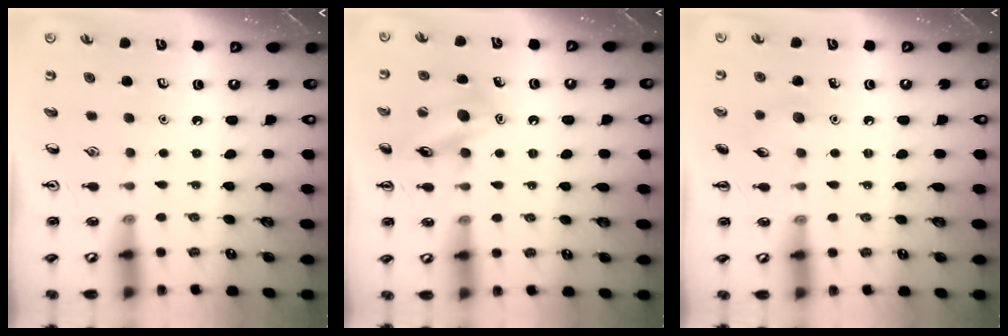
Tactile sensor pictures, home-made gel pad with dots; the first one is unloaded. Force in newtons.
{"total": 13.1, "press": 12.9, "slide": 2.3}
{"total": 5.6, "press": 5.4, "slide": 1.4}